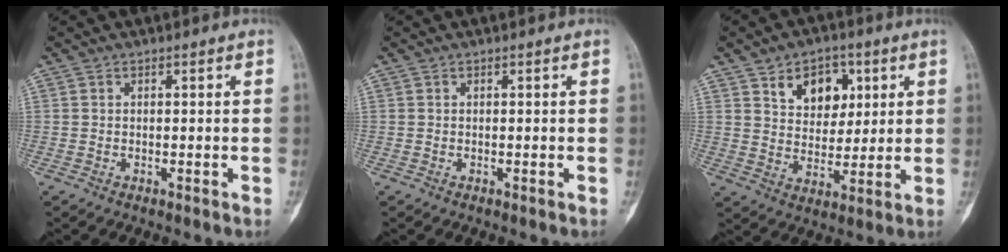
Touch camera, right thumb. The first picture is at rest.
{"total": 0.0}
{"total": 10.3, "force": [4.4, 7.1, 5.9], "torque": [-0.051, -0.020, 0.073]}